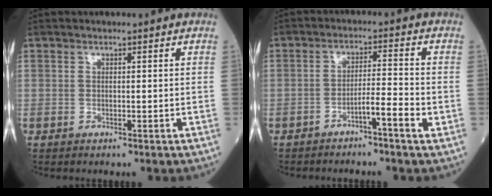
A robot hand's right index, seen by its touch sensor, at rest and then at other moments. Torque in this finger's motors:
{"motor_torque": [0.35, -0.04, 0.06, 0.01]}